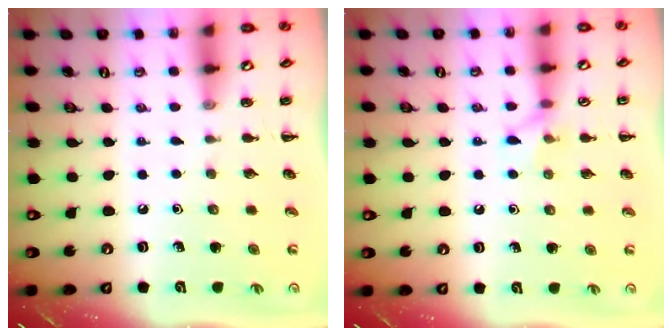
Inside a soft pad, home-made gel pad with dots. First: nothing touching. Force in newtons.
{"total": 6.4, "press": 6.2, "slide": 1.8}